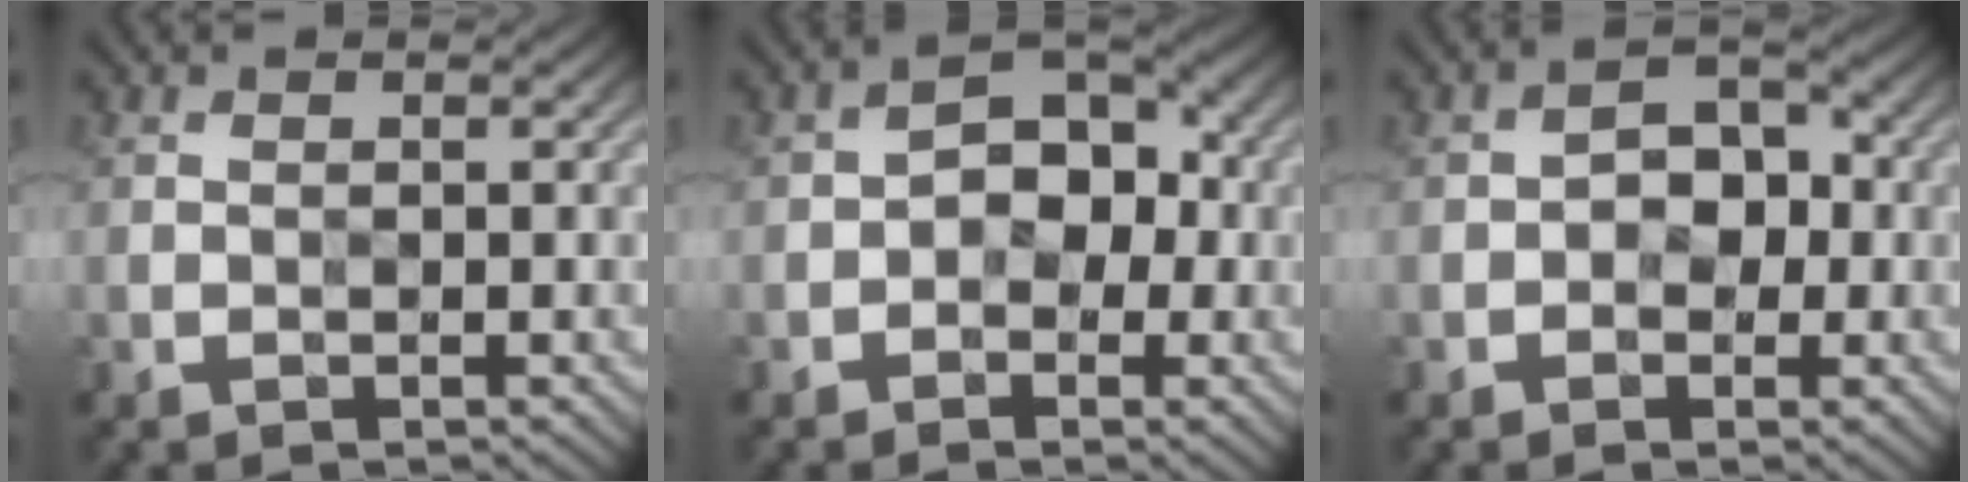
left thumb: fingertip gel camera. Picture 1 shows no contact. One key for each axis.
{"total": 4.6, "fx": -1.0, "fy": 3.3, "fz": 3.1, "tx": -0.034, "ty": 0.007, "tz": -0.027}
{"total": 3.1, "fx": -0.7, "fy": 2.3, "fz": 1.9, "tx": -0.020, "ty": 0.004, "tz": -0.017}